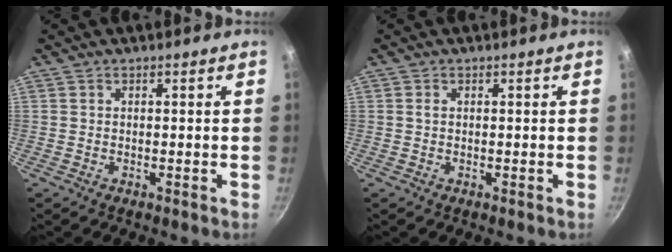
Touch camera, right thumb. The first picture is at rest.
{"total": 0.7, "force": [0.1, 0.5, 0.5], "torque": [-0.009, 0.003, 0.001]}